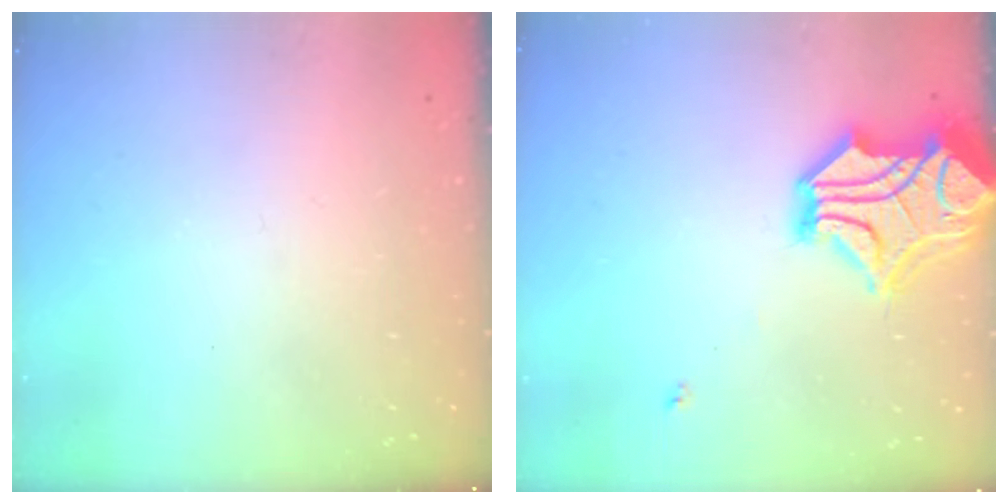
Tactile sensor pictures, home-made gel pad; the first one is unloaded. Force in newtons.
{"total": 11.9, "press": 11.6, "slide": 2.8}